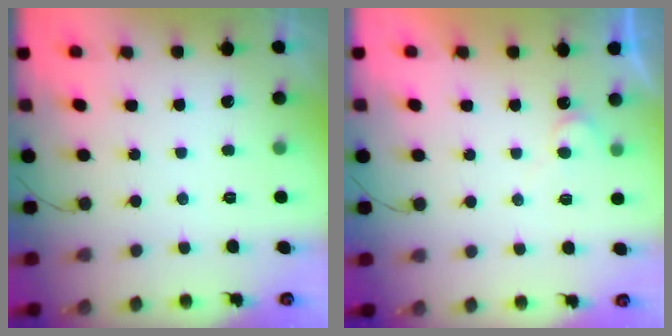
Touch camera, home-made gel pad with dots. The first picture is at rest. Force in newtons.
{"total": 5.6, "press": 5.6, "slide": 0.5}